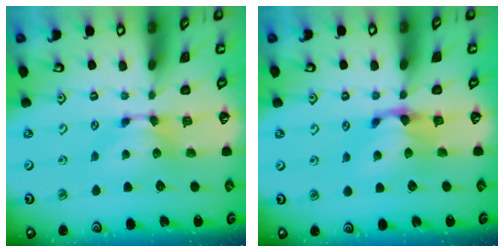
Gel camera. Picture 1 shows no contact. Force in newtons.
{"total": 2.7, "press": 2.6, "slide": 0.8}